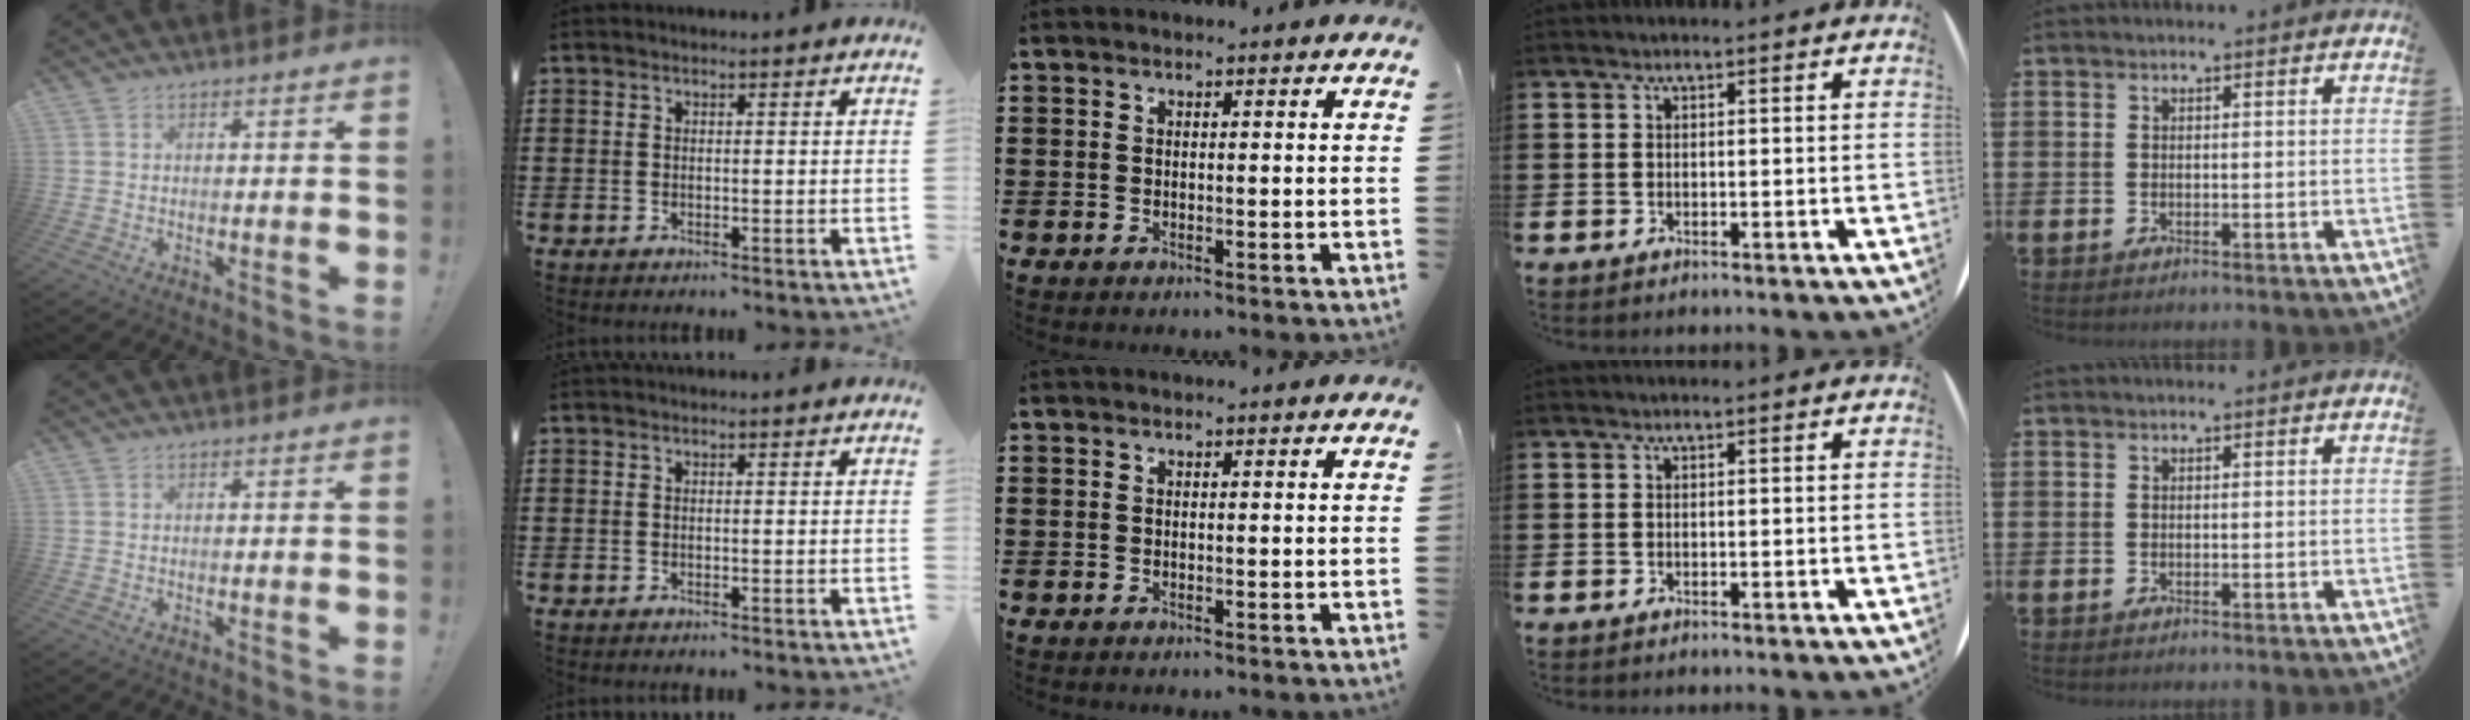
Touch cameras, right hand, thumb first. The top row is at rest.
{}